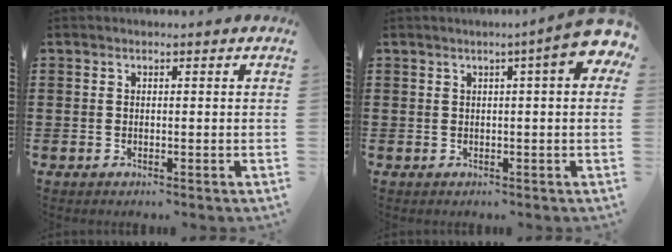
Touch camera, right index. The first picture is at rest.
{"total": 5.1, "force": [2.1, 0.3, 4.7], "torque": [-0.075, -0.005, 0.031]}